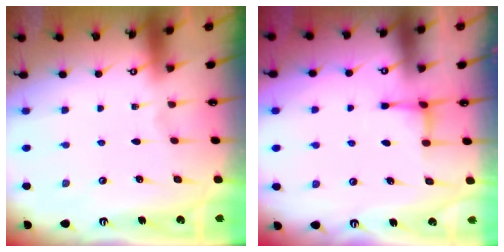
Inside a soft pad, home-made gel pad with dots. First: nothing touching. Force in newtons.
{"total": 3.0, "press": 3.0, "slide": 0.4}